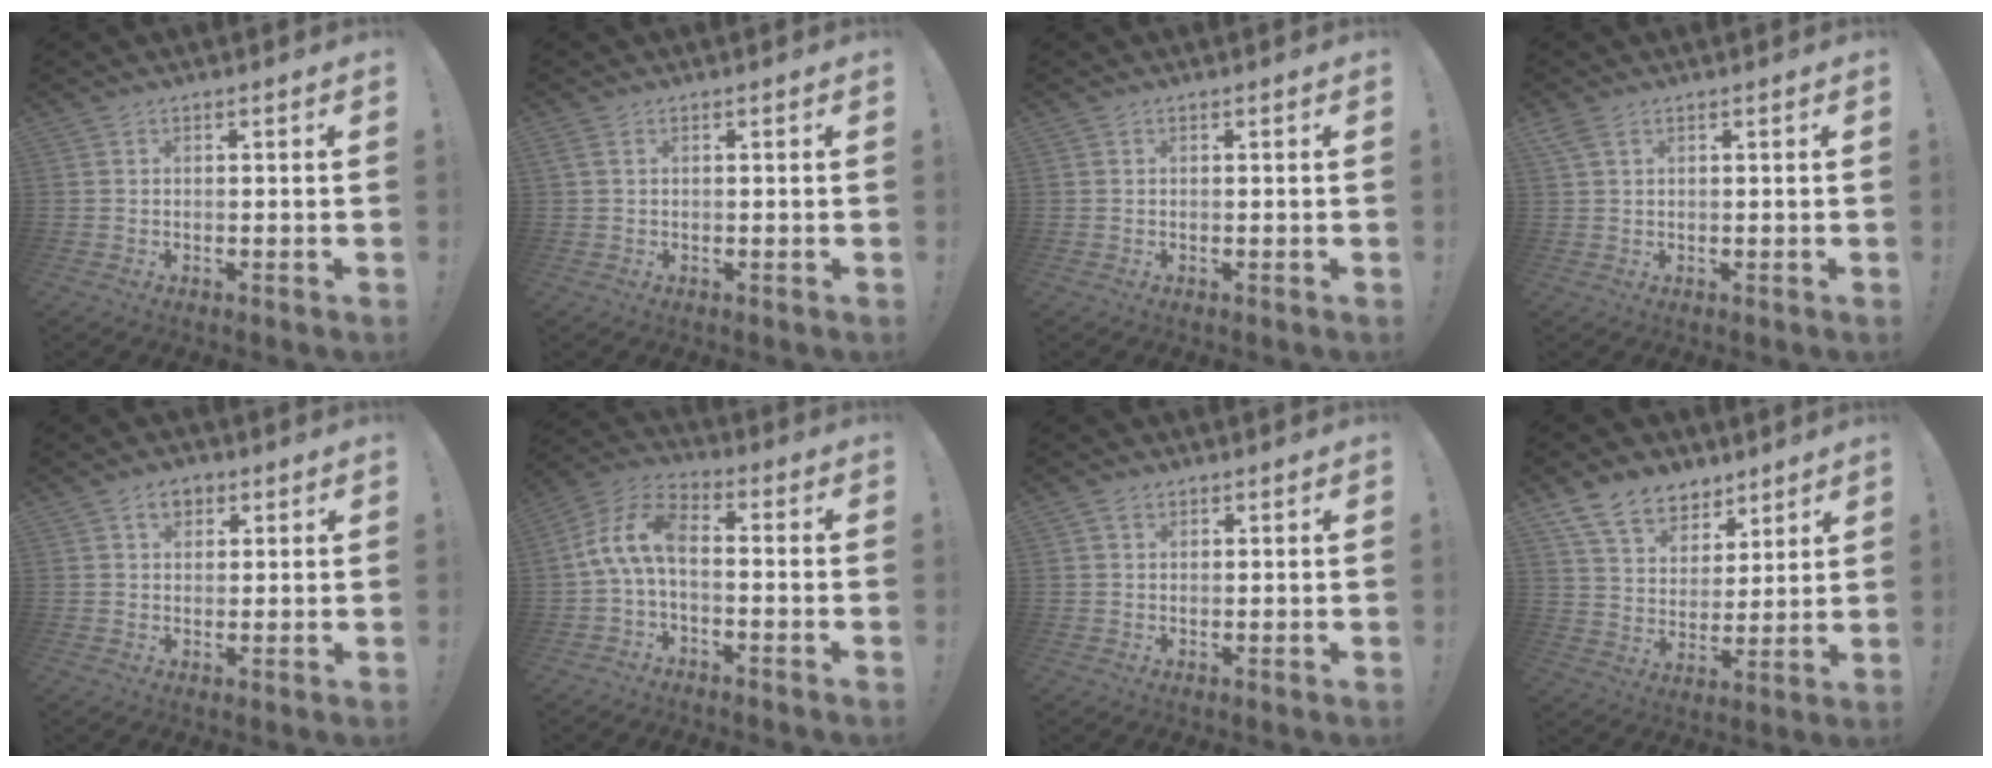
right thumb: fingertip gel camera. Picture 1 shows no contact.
{"total": 1.3, "force": [0.5, 0.6, 1.1], "torque": [-0.031, 0.006, 0.011]}
{"total": 0.0}
{"total": 2.8, "force": [1.4, 1.3, 2.0], "torque": [-0.048, 0.006, 0.029]}
{"total": 4.5, "force": [2.2, 3.1, 2.4], "torque": [-0.029, 0.000, 0.037]}
{"total": 10.3, "force": [-0.9, 5.3, 8.8], "torque": [-0.183, 0.017, -0.013]}
{"total": 1.7, "force": [1.2, 1.1, 0.6], "torque": [-0.009, 0.000, 0.021]}
{"total": 13.0, "force": [9.4, 8.0, 4.2], "torque": [-0.075, -0.064, 0.180]}